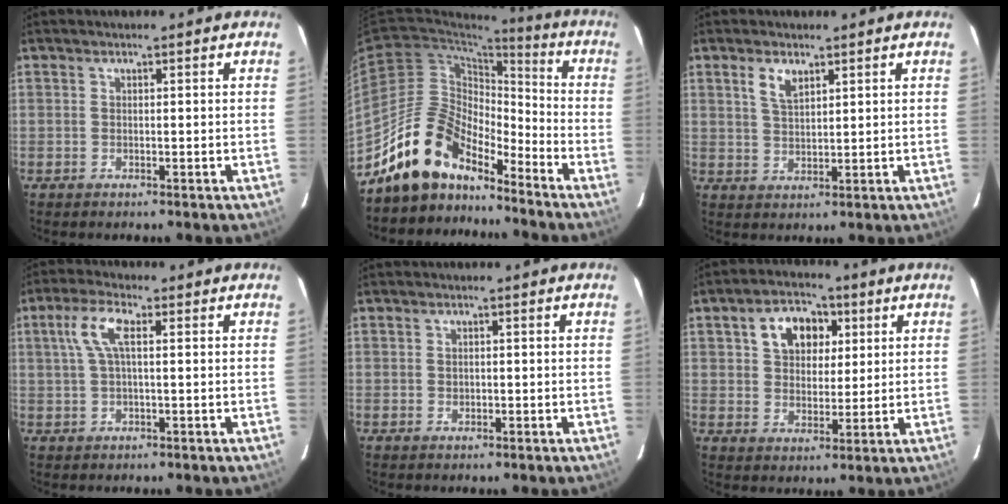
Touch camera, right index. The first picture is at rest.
{"total": 15.0, "force": [-12.6, 6.2, 5.2], "torque": [-0.108, 0.027, -0.225]}
{"total": 4.0, "force": [2.3, 1.9, 2.7], "torque": [-0.052, 0.003, 0.045]}
{"total": 6.0, "force": [1.4, 1.8, 5.5], "torque": [-0.111, 0.012, 0.029]}
{"total": 0.7, "force": [0.0, 0.7, 0.2], "torque": [0.000, 0.001, 0.001]}
{"total": 9.3, "force": [3.5, 6.7, 5.6], "torque": [-0.102, 0.029, 0.061]}